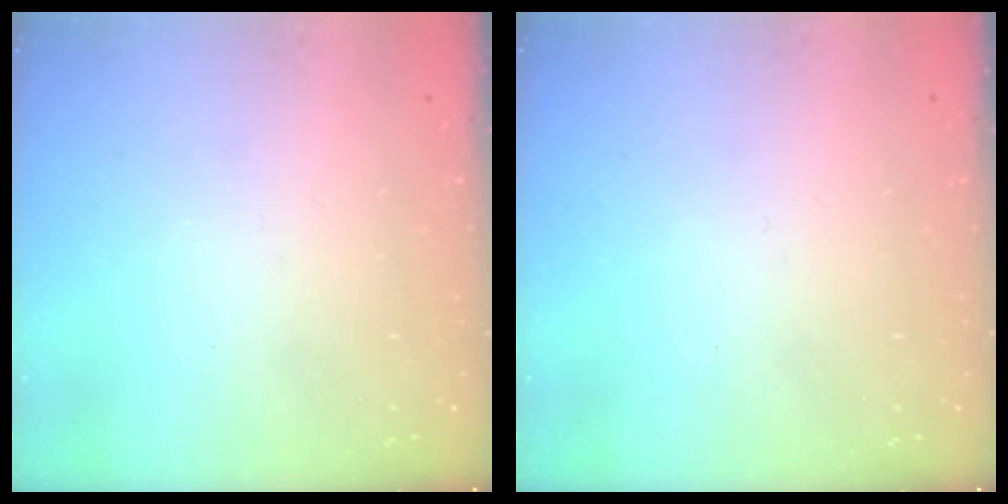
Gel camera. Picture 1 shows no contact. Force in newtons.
{"total": 0.0}